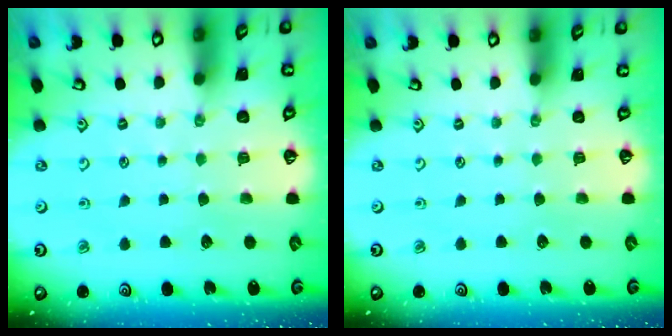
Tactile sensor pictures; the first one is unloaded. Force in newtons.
{"total": 0.0}